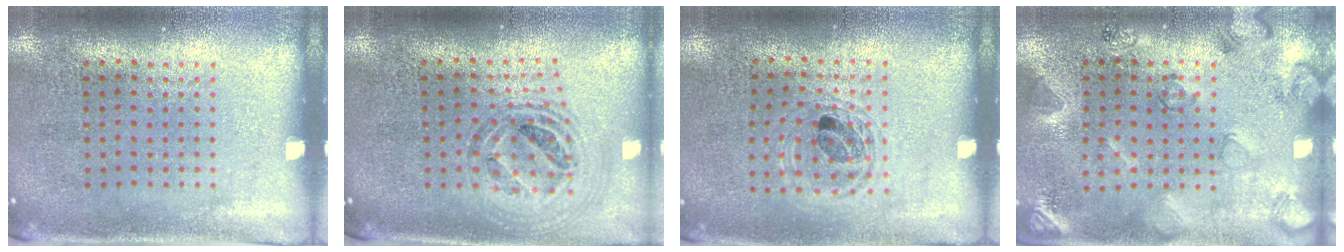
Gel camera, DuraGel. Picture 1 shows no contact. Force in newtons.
{"total": 1.0, "press": 1.0, "slide": 0.1}
{"total": 1.1, "press": 1.0, "slide": 0.3}
{"total": 2.1, "press": 2.0, "slide": 0.8}